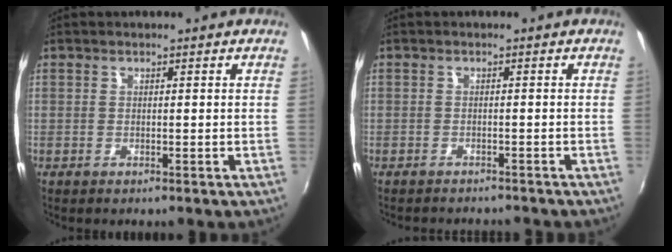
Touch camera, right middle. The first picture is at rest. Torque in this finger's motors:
{"motor_torque": [0.88, -1.26, 0.14, 0.06]}